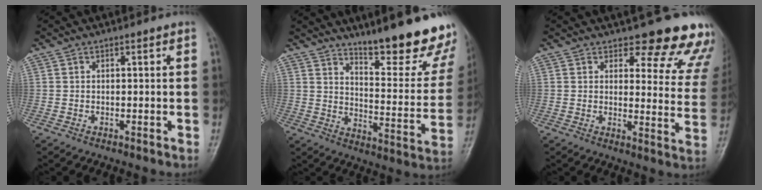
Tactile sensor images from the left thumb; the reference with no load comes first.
{"total": 20.5, "force": [15.0, 4.9, 13.1], "torque": [-0.140, -0.110, 0.208]}
{"total": 15.3, "force": [13.7, 4.7, 4.9], "torque": [0.003, -0.108, 0.135]}